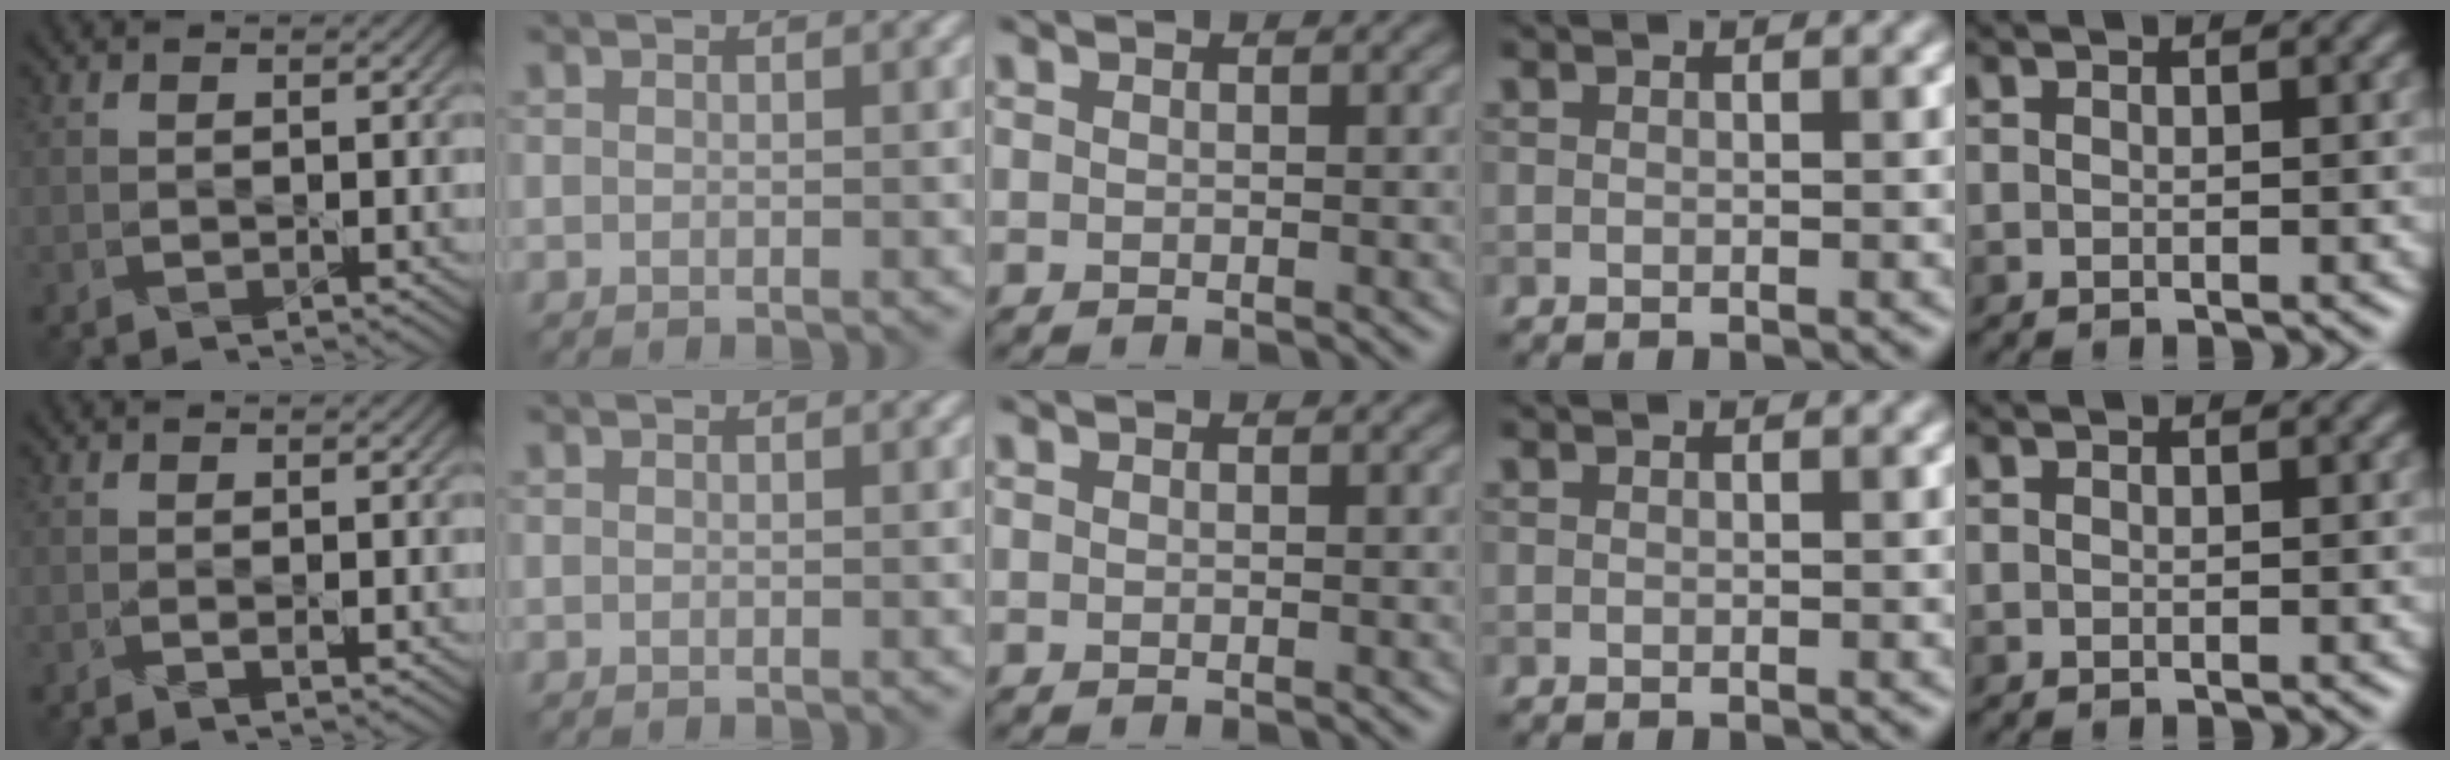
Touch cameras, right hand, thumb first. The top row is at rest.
{"thumb": {"total": 0.7, "force": [-0.2, 0.0, 0.7], "torque": [-0.014, -0.001, -0.004]}}